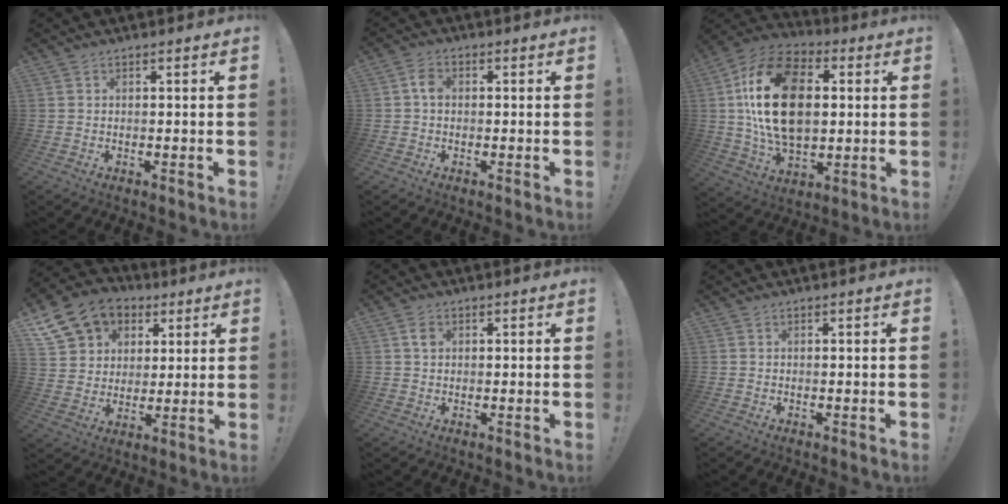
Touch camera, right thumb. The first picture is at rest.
{"total": 4.0, "force": [-0.1, 3.1, 2.6], "torque": [-0.038, 0.009, -0.002]}
{"total": 25.4, "force": [3.4, 16.0, 19.4], "torque": [-0.359, 0.004, 0.061]}
{"total": 14.6, "force": [7.1, 11.5, 5.5], "torque": [-0.080, -0.039, 0.147]}
{"total": 2.8, "force": [0.7, 2.5, 1.1], "torque": [-0.005, -0.001, 0.010]}
{"total": 0.0}